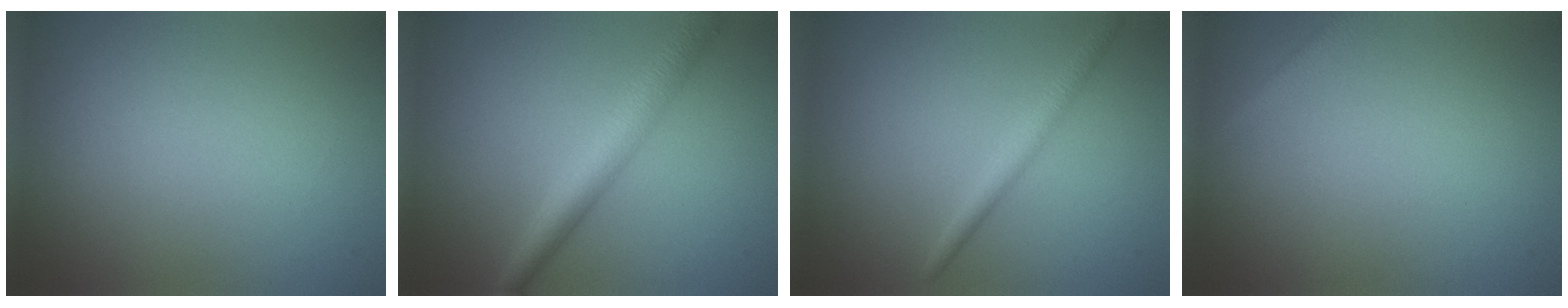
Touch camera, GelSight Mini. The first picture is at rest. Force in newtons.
{"total": 4.2, "press": 4.2, "slide": 0.1}
{"total": 2.0, "press": 2.0, "slide": 0.0}
{"total": 1.3, "press": 1.3, "slide": 0.0}